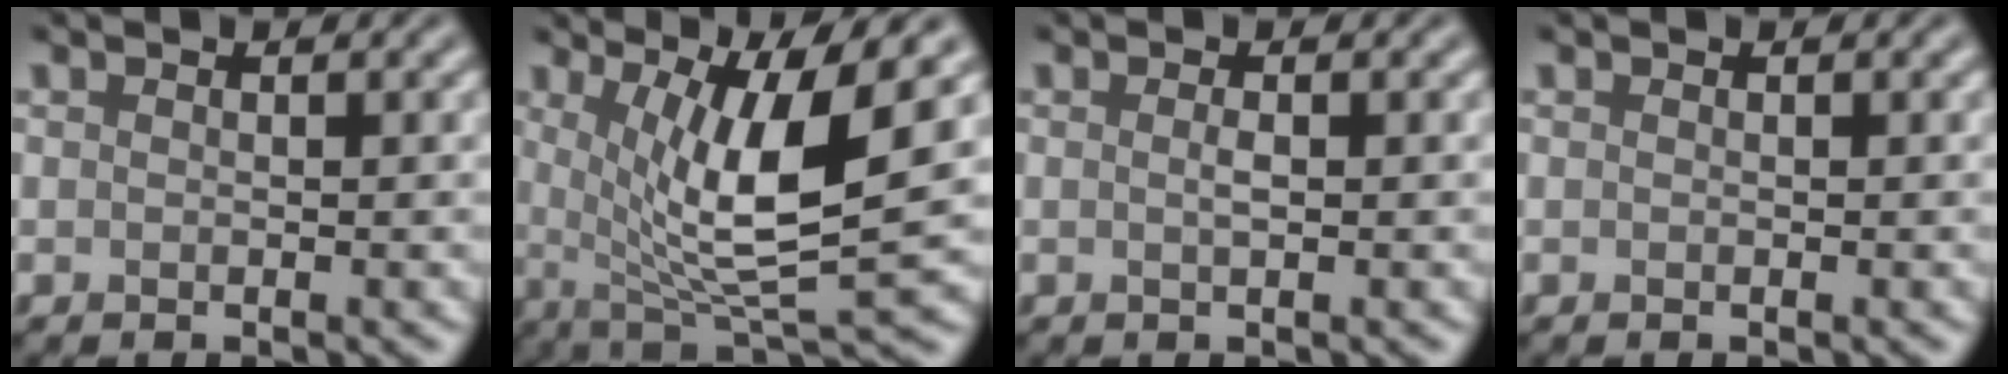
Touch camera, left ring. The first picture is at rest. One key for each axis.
{"total": 9.0, "fx": 1.8, "fy": 2.2, "fz": 8.6, "tx": -0.135, "ty": -0.009, "tz": 0.033}
{"total": 0.9, "fx": 0.0, "fy": 0.2, "fz": 0.8, "tx": -0.016, "ty": 0.002, "tz": 0.000}
{"total": 0.0}